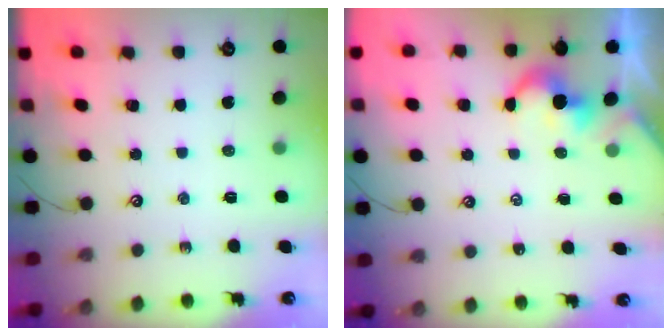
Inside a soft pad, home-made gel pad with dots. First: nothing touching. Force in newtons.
{"total": 0.0}